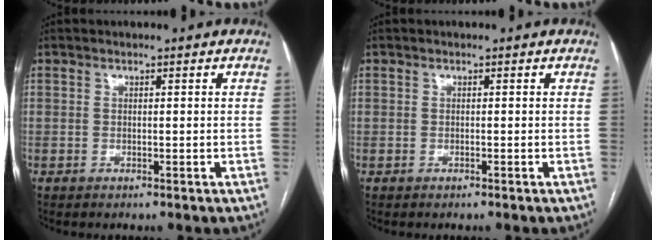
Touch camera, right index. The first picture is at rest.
{"total": 0.0}